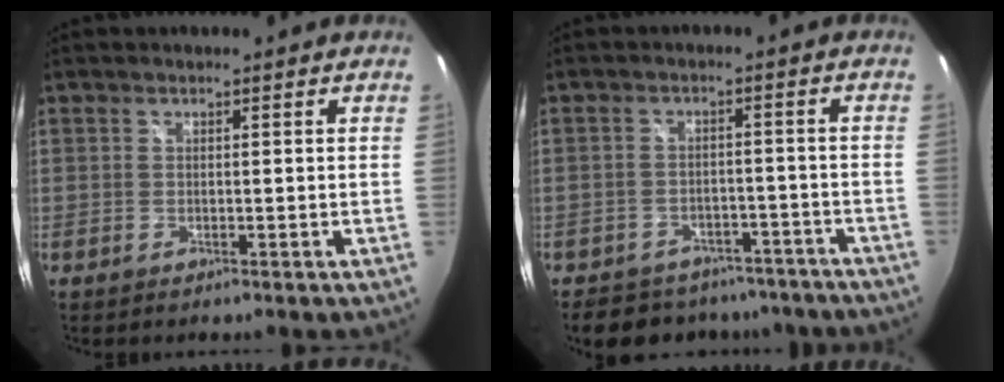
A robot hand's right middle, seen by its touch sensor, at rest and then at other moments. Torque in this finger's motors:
{"motor_torque": [1.08, -1.06, 0.13, 0.08]}